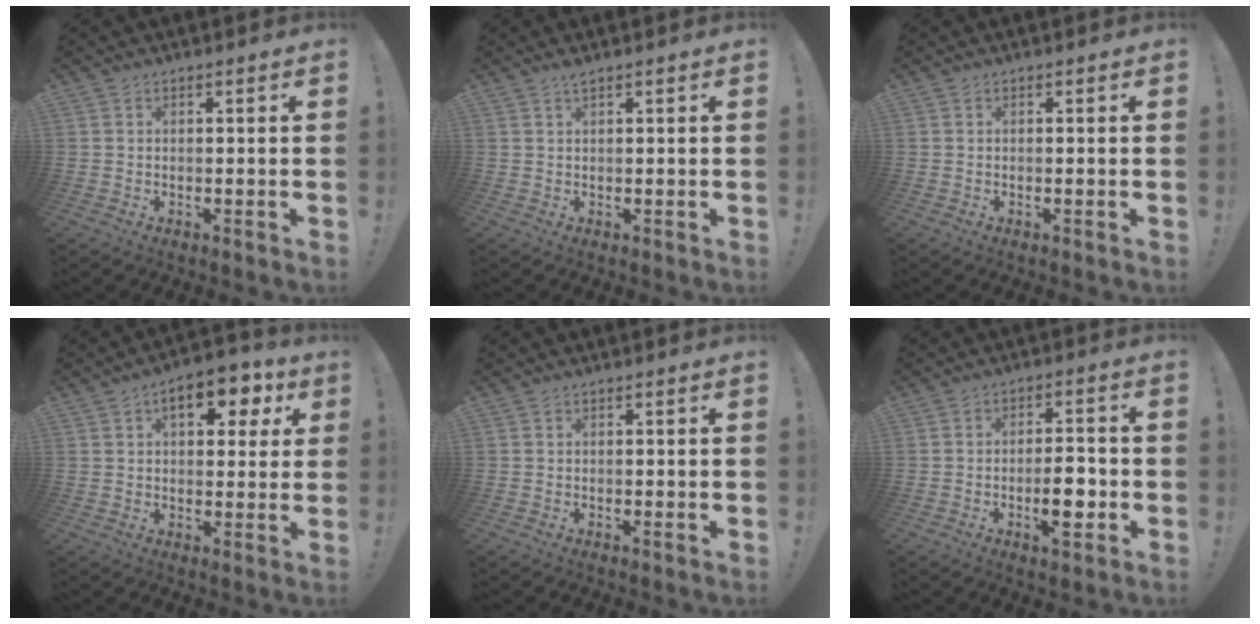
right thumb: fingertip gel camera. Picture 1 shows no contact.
{"total": 0.9, "force": [0.8, -0.1, 0.1], "torque": [-0.002, 0.000, 0.014]}
{"total": 0.0}
{"total": 10.3, "force": [4.2, 5.6, 7.6], "torque": [-0.096, -0.010, 0.066]}
{"total": 1.0, "force": [0.0, -0.4, 0.9], "torque": [-0.021, 0.001, -0.001]}
{"total": 8.5, "force": [-2.7, 3.0, 7.5], "torque": [-0.112, 0.004, -0.049]}